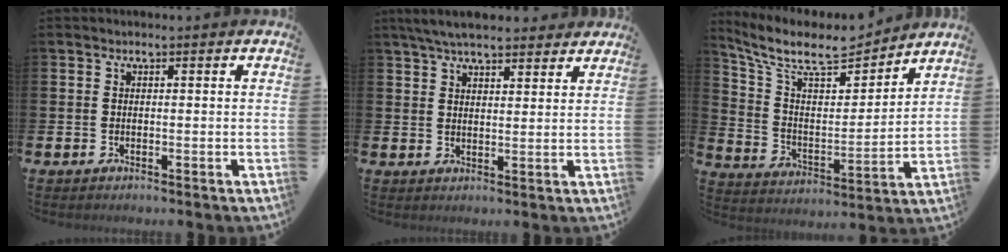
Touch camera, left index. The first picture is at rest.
{"total": 5.5, "force": [5.1, 1.1, 1.7], "torque": [-0.042, -0.014, 0.094]}
{"total": 9.7, "force": [8.5, 2.8, 3.8], "torque": [-0.117, -0.055, 0.148]}